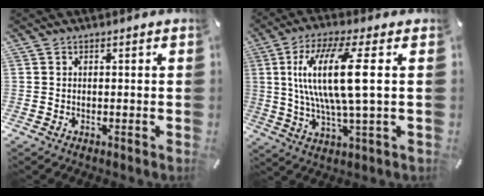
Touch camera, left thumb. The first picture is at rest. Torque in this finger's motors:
{"motor_torque": [0.03, 1.41, 2.33, -0.44, 0.66]}